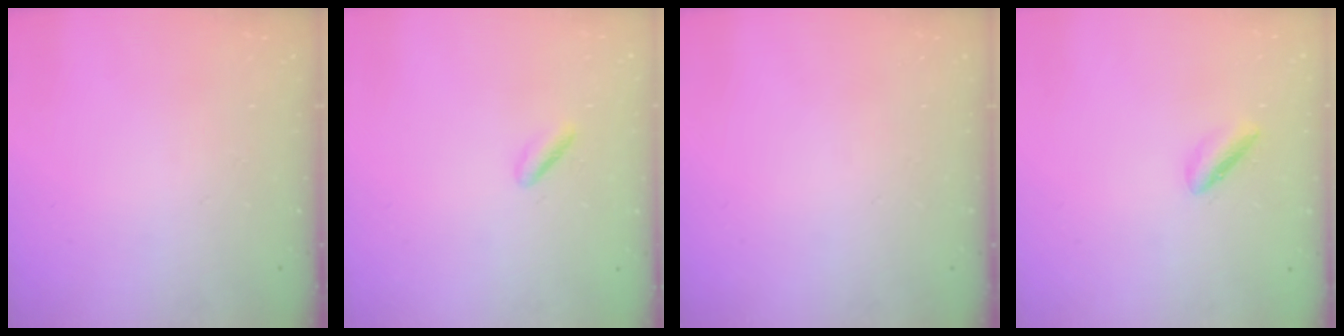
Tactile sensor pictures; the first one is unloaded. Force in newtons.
{"total": 1.1, "press": 0.9, "slide": 0.7}
{"total": 0.0}
{"total": 2.3, "press": 2.2, "slide": 0.4}